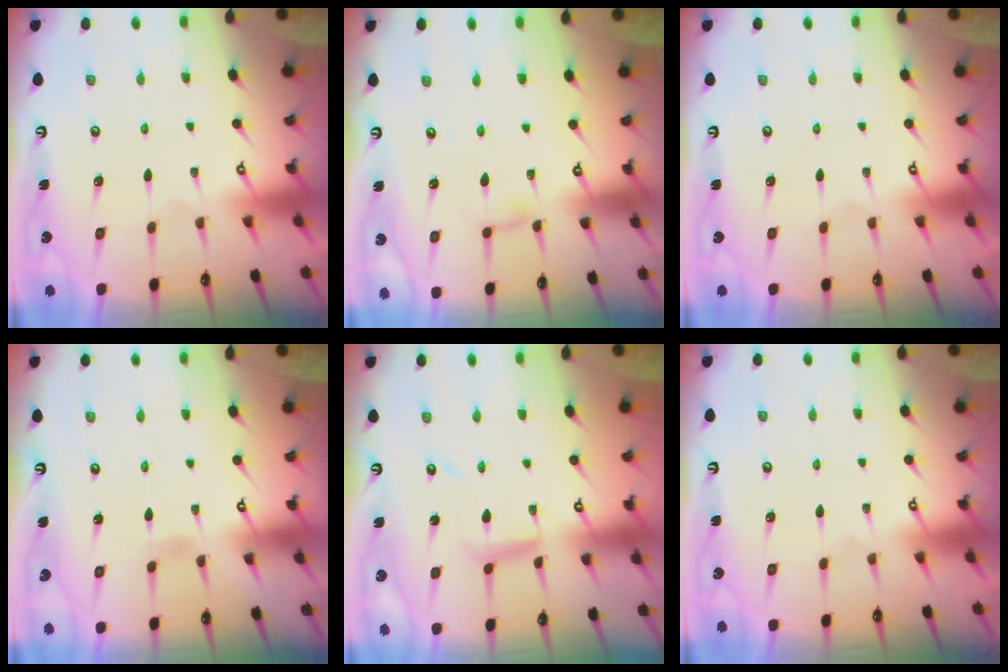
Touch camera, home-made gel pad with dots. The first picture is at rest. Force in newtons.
{"total": 3.6, "press": 3.6, "slide": 0.3}
{"total": 0.0}
{"total": 2.6, "press": 2.6, "slide": 0.3}
{"total": 6.7, "press": 6.7, "slide": 0.3}
{"total": 0.0}